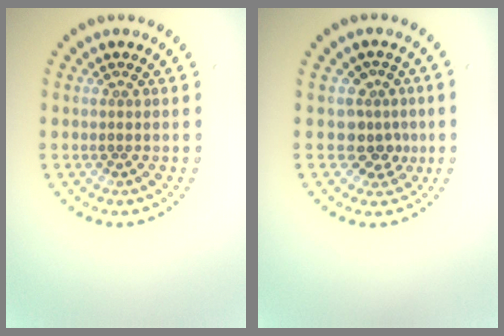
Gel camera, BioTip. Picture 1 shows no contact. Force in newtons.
{"total": 2.6, "press": 2.0, "slide": 1.7}